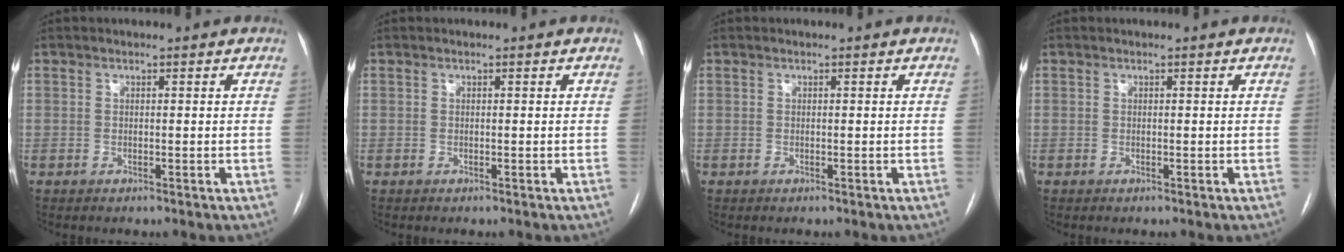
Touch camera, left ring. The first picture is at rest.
{"total": 0.0}
{"total": 0.0}
{"total": 0.0}